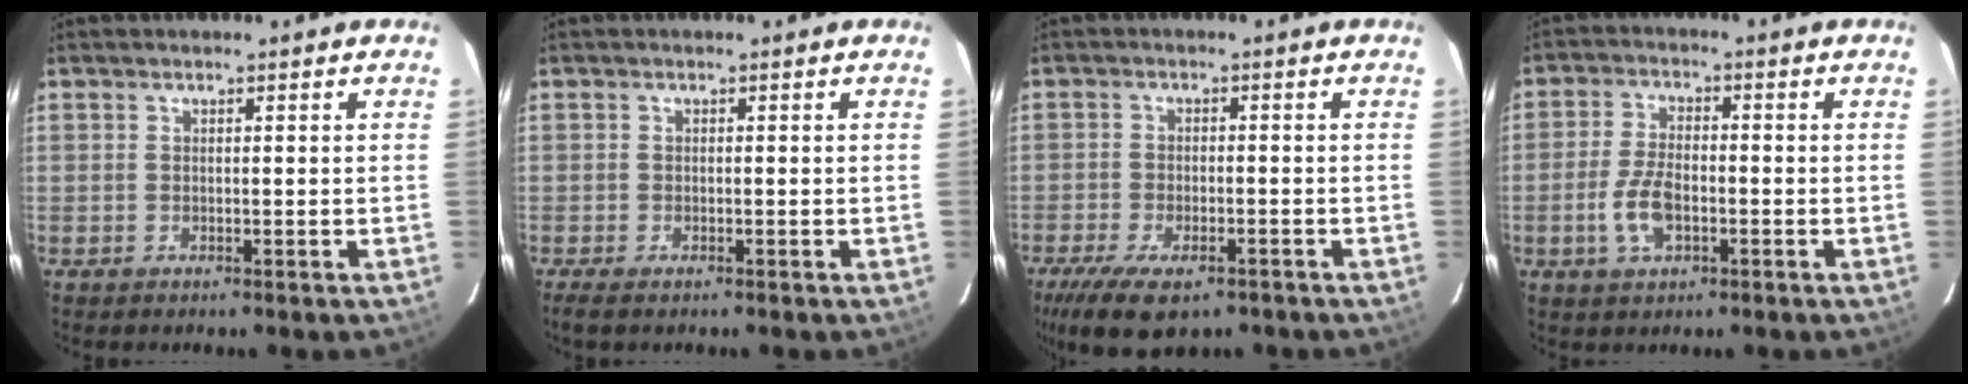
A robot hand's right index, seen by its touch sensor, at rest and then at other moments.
{"total": 2.4, "force": [-1.8, 0.7, 1.5], "torque": [-0.033, -0.009, -0.032]}
{"total": 12.4, "force": [-8.4, 5.2, 7.6], "torque": [-0.174, -0.037, -0.139]}
{"total": 7.0, "force": [-2.2, 3.5, 5.6], "torque": [-0.122, 0.000, -0.041]}